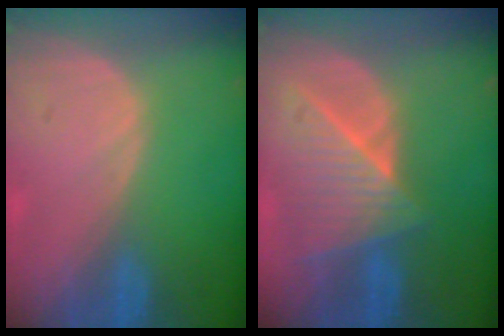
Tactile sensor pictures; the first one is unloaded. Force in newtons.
{"total": 7.7, "press": 7.3, "slide": 2.5}